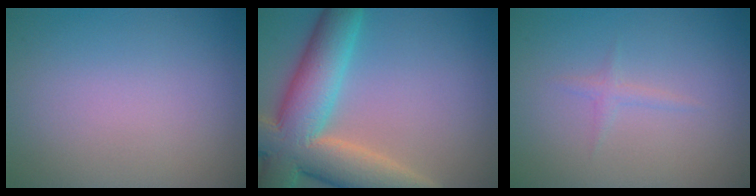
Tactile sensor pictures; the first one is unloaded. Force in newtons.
{"total": 10.6, "press": 10.5, "slide": 0.9}
{"total": 0.8, "press": 0.8, "slide": 0.1}